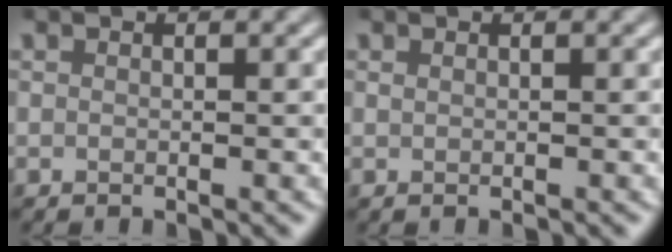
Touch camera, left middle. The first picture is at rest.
{"total": 0.0}